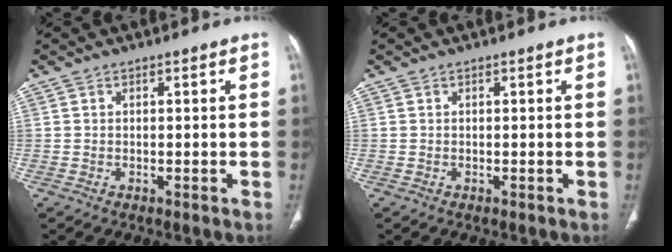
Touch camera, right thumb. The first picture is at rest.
{"total": 0.0}